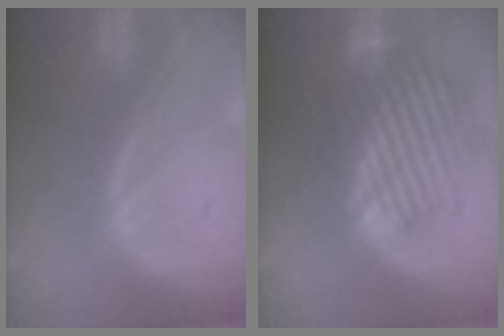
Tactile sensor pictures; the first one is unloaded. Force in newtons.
{"total": 9.0, "press": 8.6, "slide": 2.6}